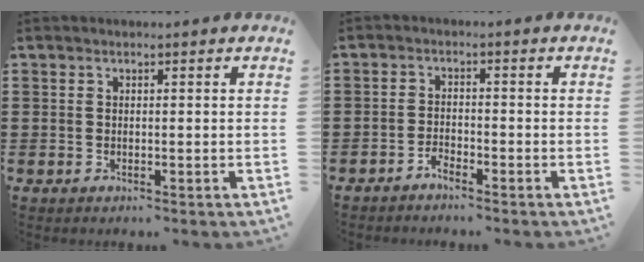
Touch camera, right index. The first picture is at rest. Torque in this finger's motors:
{"motor_torque": [0.26, 0.41, 0.07, -0.02]}